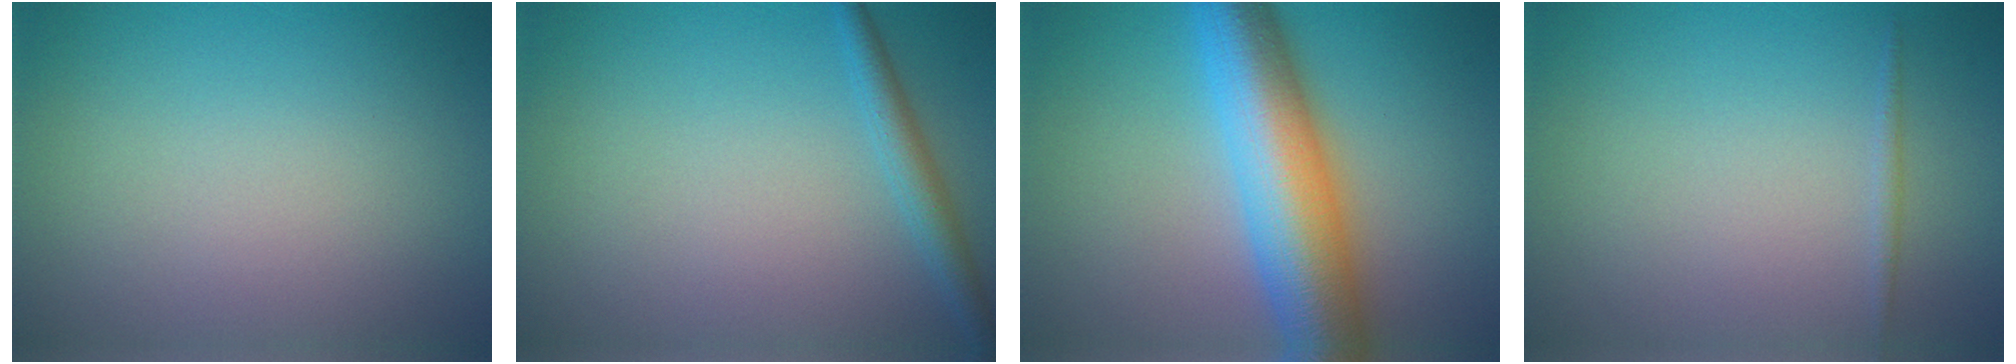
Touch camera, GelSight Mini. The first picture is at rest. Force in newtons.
{"total": 2.0, "press": 2.0, "slide": 0.1}
{"total": 10.0, "press": 10.0, "slide": 0.1}
{"total": 0.6, "press": 0.6, "slide": 0.0}